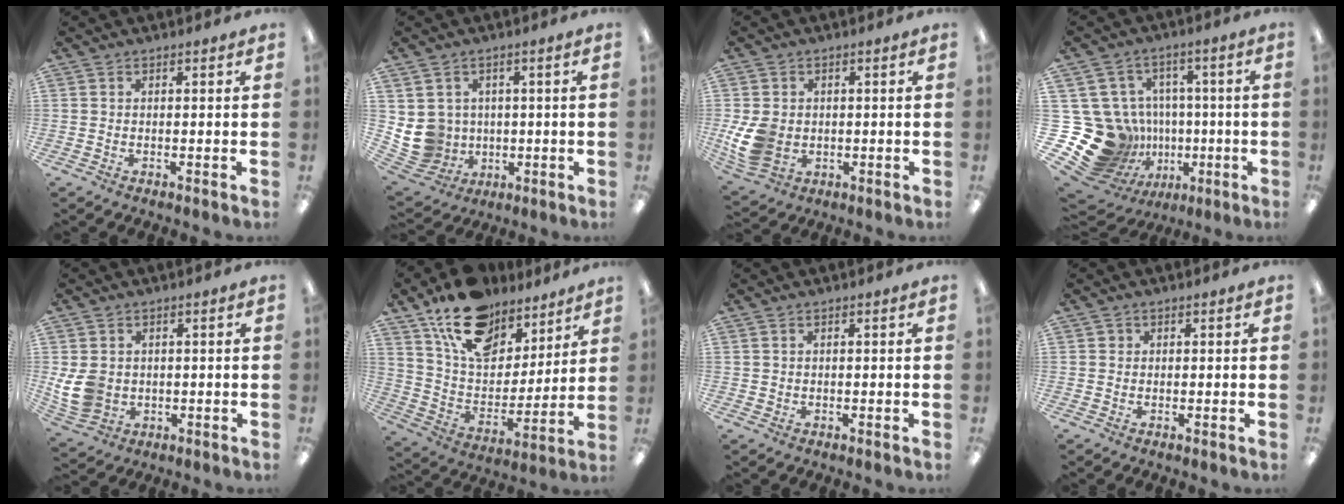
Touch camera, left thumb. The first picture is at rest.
{"total": 8.0, "force": [0.8, 7.8, 1.7], "torque": [-0.075, -0.006, 0.027]}
{"total": 9.0, "force": [-0.7, 7.3, 5.2], "torque": [-0.107, 0.008, -0.008]}
{"total": 24.5, "force": [-3.3, 21.5, 11.2], "torque": [-0.229, -0.003, 0.019]}
{"total": 8.0, "force": [0.6, 6.8, 4.2], "torque": [-0.105, 0.006, 0.015]}
{"total": 17.7, "force": [13.2, 9.1, 7.4], "torque": [-0.140, -0.077, 0.242]}
{"total": 0.9, "force": [0.4, 0.8, 0.1], "torque": [-0.002, 0.003, 0.007]}
{"total": 1.1, "force": [0.4, 1.0, 0.0], "torque": [0.008, 0.000, 0.005]}